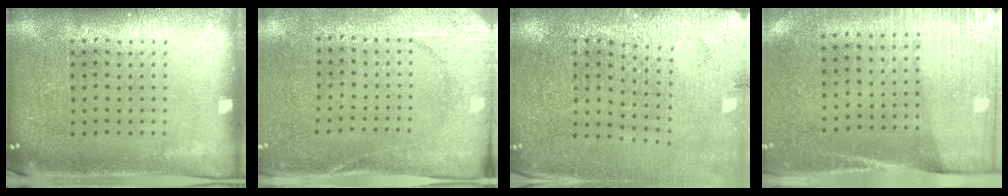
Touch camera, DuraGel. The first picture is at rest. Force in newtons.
{"total": 2.7, "press": 2.3, "slide": 1.3}
{"total": 2.8, "press": 2.8, "slide": 0.1}
{"total": 2.8, "press": 2.5, "slide": 1.3}